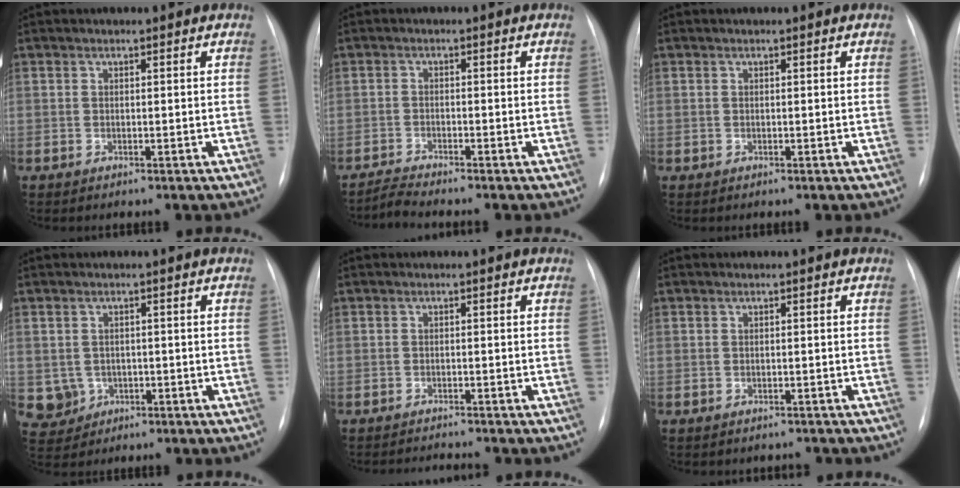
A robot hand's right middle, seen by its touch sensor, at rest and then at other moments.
{"total": 2.4, "force": [-2.1, -1.1, -0.2], "torque": [-0.005, -0.016, -0.042]}
{"total": 0.0}
{"total": 4.6, "force": [-1.0, 4.4, 0.7], "torque": [-0.011, 0.004, -0.008]}
{"total": 2.5, "force": [-2.4, -0.6, 0.2], "torque": [-0.004, -0.011, -0.037]}
{"total": 1.8, "force": [-1.5, 0.9, 0.0], "torque": [-0.003, 0.003, -0.020]}